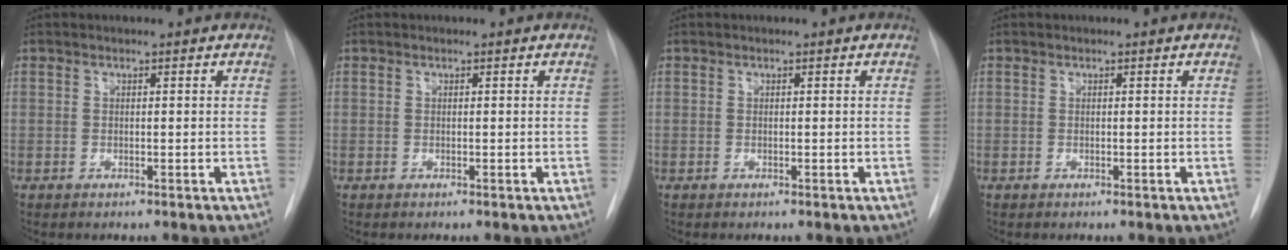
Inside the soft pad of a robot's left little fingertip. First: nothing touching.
{"total": 0.0}
{"total": 0.0}
{"total": 0.0}